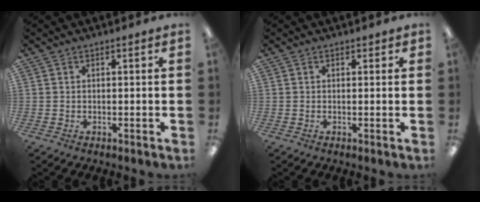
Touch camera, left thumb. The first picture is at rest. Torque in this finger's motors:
{"motor_torque": [-0.17, -0.29, -0.44, 0.21, 0.02]}